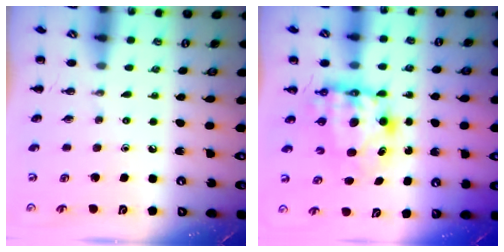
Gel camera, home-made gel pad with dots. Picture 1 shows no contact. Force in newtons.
{"total": 7.5, "press": 7.4, "slide": 1.4}